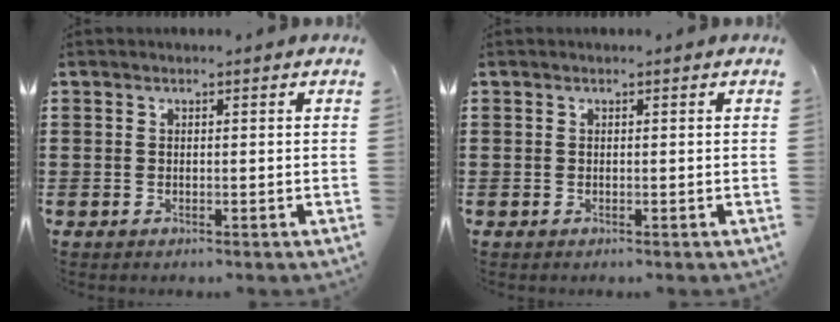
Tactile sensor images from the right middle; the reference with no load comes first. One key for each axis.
{"total": 0.0}